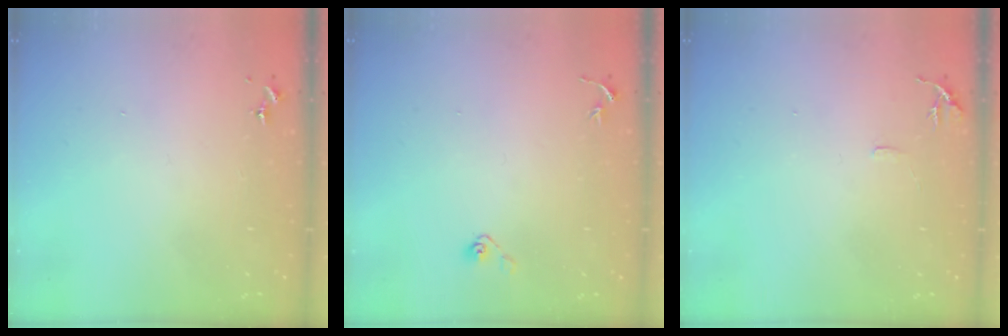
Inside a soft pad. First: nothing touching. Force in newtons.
{"total": 4.0, "press": 3.4, "slide": 2.0}
{"total": 6.0, "press": 5.9, "slide": 0.7}